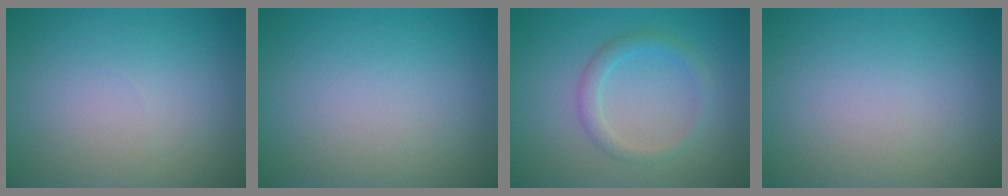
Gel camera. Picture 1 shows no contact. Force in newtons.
{"total": 0.0}
{"total": 2.0, "press": 2.0, "slide": 0.1}
{"total": 0.0}